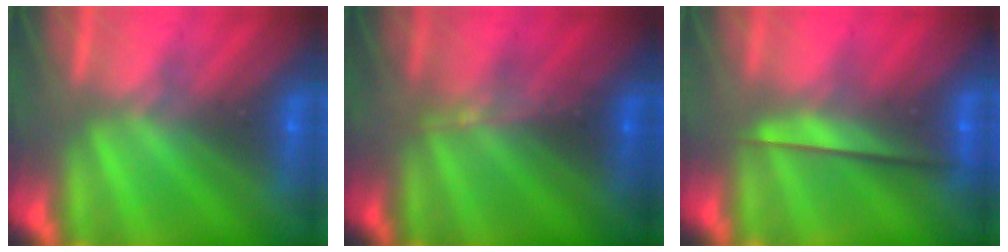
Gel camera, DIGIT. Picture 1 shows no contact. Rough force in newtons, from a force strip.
{"total": 2.9}
{"total": 2.3}